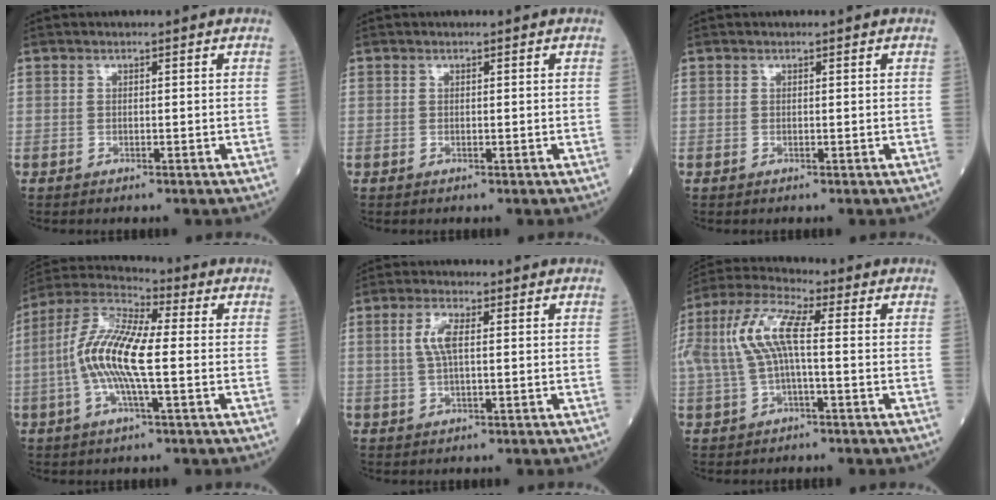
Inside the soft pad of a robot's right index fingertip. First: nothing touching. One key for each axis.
{"total": 0.0}
{"total": 0.0}
{"total": 12.6, "fx": -1.2, "fy": 2.3, "fz": 12.4, "tx": -0.260, "ty": 0.015, "tz": -0.032}
{"total": 3.8, "fx": 0.7, "fy": 0.9, "fz": 3.6, "tx": -0.081, "ty": 0.007, "tz": 0.014}
{"total": 10.2, "fx": 0.6, "fy": 2.5, "fz": 9.9, "tx": -0.228, "ty": 0.032, "tz": 0.007}